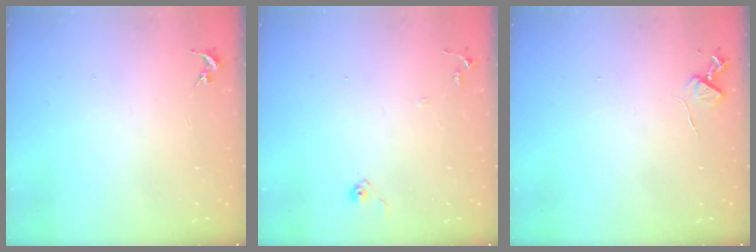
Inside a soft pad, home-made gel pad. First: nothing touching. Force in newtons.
{"total": 6.7, "press": 6.6, "slide": 0.6}
{"total": 5.7, "press": 5.6, "slide": 0.8}